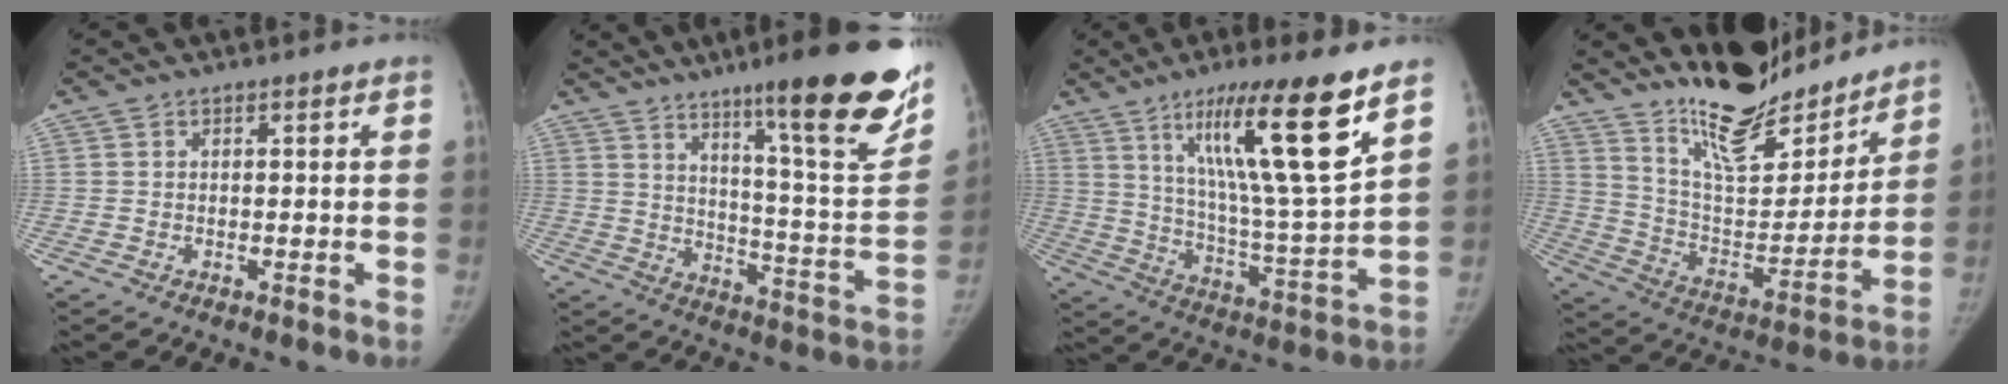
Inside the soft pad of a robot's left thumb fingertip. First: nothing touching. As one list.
[{"total": 24.4, "force": [15.4, 3.1, 18.6], "torque": [-0.238, -0.083, 0.232]}, {"total": 20.6, "force": [11.4, 1.7, 17.1], "torque": [-0.263, -0.058, 0.196]}, {"total": 19.7, "force": [17.1, 5.8, 7.9], "torque": [-0.077, -0.119, 0.291]}]